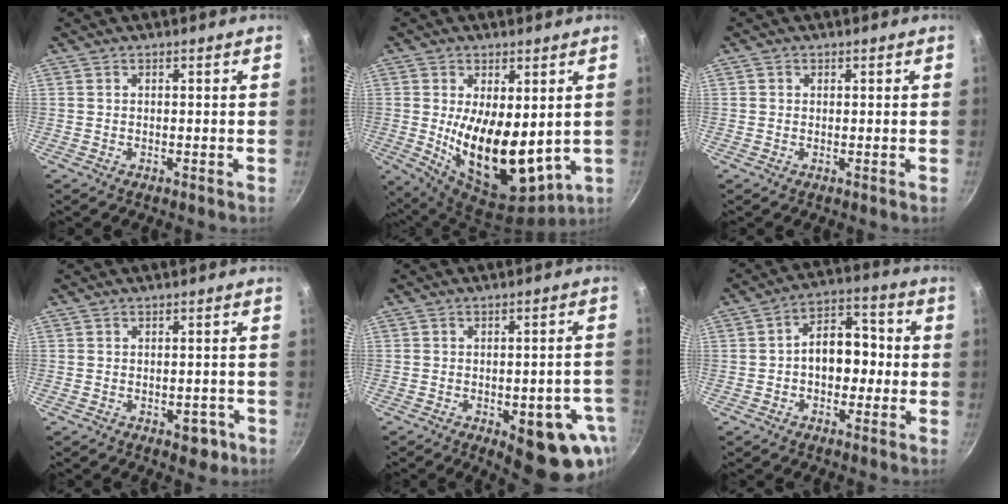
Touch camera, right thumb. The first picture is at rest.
{"total": 17.1, "force": [0.7, 8.9, 14.5], "torque": [-0.227, -0.042, 0.032]}
{"total": 0.6, "force": [0.2, 0.6, 0.1], "torque": [0.002, 0.000, 0.000]}
{"total": 4.0, "force": [-1.7, 2.5, 2.5], "torque": [-0.009, 0.019, -0.011]}
{"total": 14.9, "force": [-5.8, 6.6, 12.0], "torque": [-0.088, 0.012, -0.070]}
{"total": 10.0, "force": [-1.0, 7.0, 7.2], "torque": [-0.057, 0.039, -0.028]}